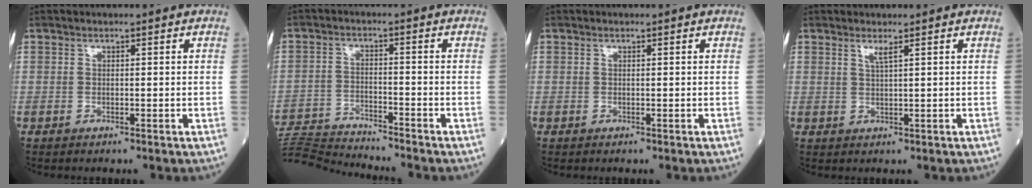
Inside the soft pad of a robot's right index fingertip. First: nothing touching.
{"total": 9.9, "force": [-9.8, -1.5, 0.7], "torque": [-0.013, 0.001, -0.177]}
{"total": 0.0}
{"total": 1.4, "force": [0.9, -0.3, 1.0], "torque": [-0.025, -0.005, 0.019]}